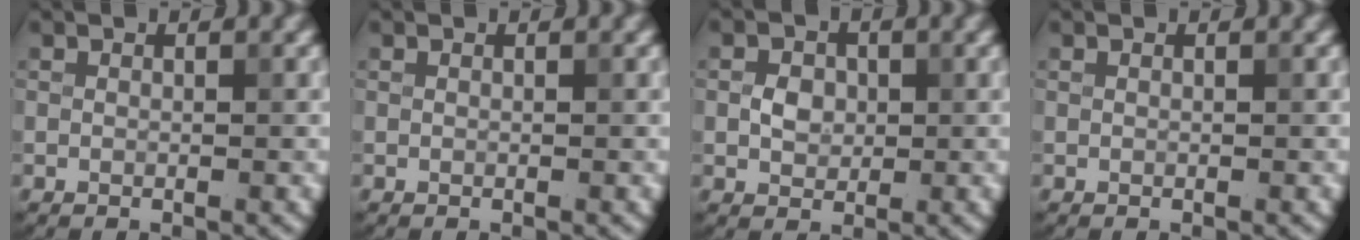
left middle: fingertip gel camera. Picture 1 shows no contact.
{"total": 0.0}
{"total": 2.0, "force": [0.0, 1.7, 1.1], "torque": [-0.020, 0.000, -0.002]}
{"total": 0.0}